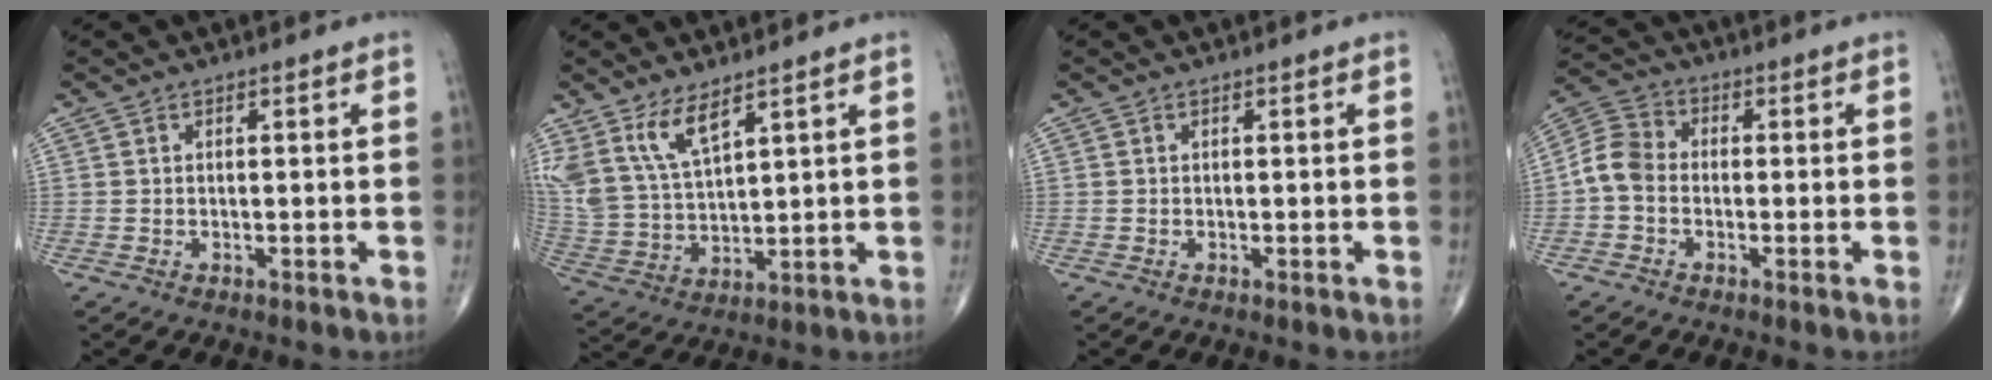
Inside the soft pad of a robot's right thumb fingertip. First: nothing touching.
{"total": 10.3, "force": [6.8, 3.9, 6.7], "torque": [-0.134, -0.030, 0.154]}
{"total": 0.0}
{"total": 6.1, "force": [-1.2, 4.7, 3.7], "torque": [-0.062, 0.020, -0.040]}